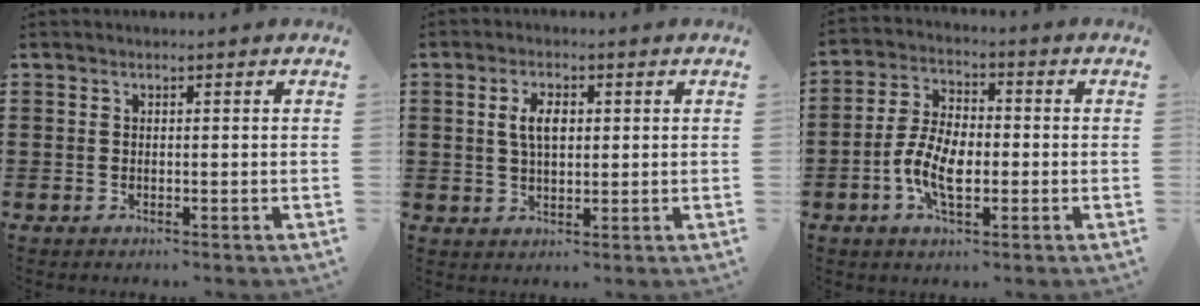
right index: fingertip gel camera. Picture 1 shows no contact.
{"total": 4.3, "force": [0.8, 2.2, 3.6], "torque": [-0.067, 0.008, 0.011]}
{"total": 7.4, "force": [-2.1, 3.9, 5.9], "torque": [-0.138, 0.000, -0.045]}